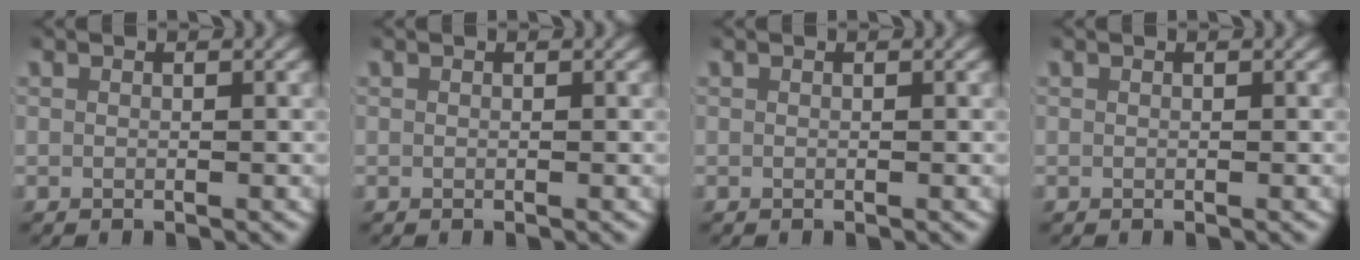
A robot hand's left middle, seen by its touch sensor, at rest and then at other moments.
{"total": 0.0}
{"total": 0.0}
{"total": 0.0}